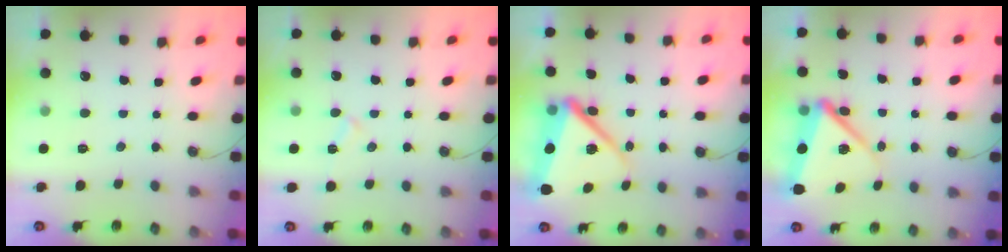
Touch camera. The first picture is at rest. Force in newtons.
{"total": 5.2, "press": 4.7, "slide": 2.3}
{"total": 15.1, "press": 15.0, "slide": 1.4}
{"total": 12.1, "press": 12.0, "slide": 1.5}